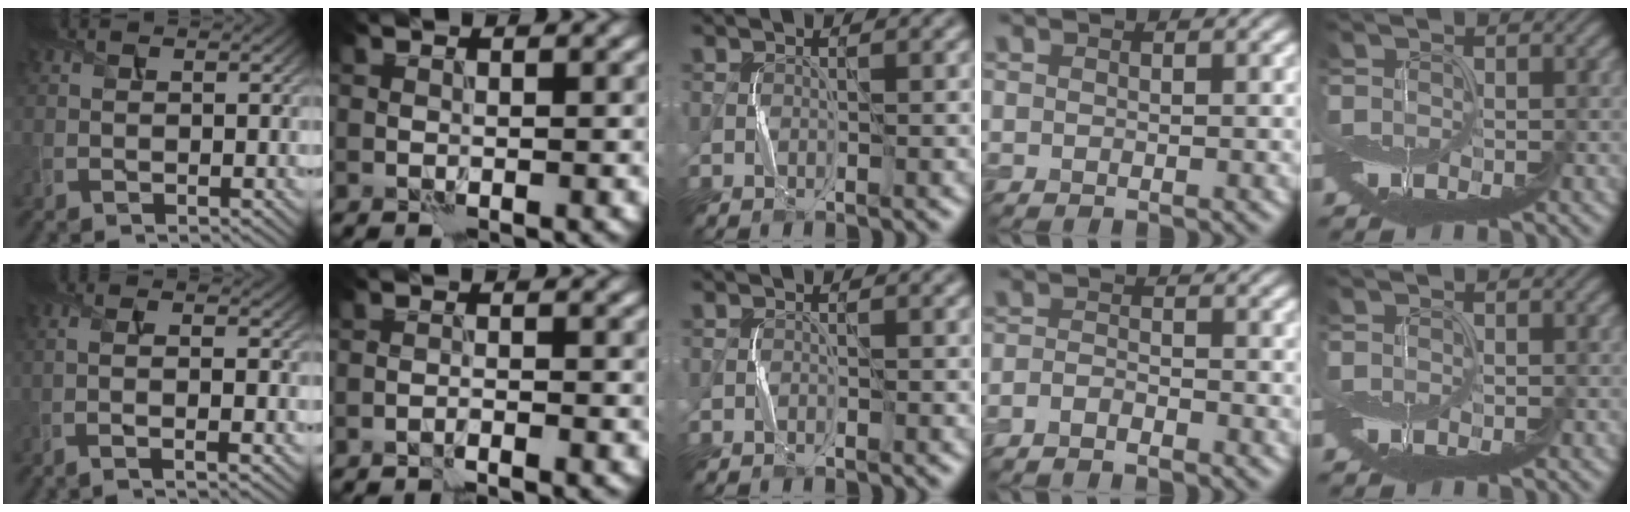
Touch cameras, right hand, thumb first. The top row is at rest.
{"thumb": {"total": 3.5, "force": [-1.3, 0.7, 3.1], "torque": [-0.050, 0.005, -0.034]}, "index": {"total": 1.4, "force": [-1.4, -0.2, 0.4], "torque": [-0.002, 0.002, -0.026]}, "ring": {"total": 1.7, "force": [-1.6, 0.2, 0.4], "torque": [-0.009, -0.002, -0.038]}}